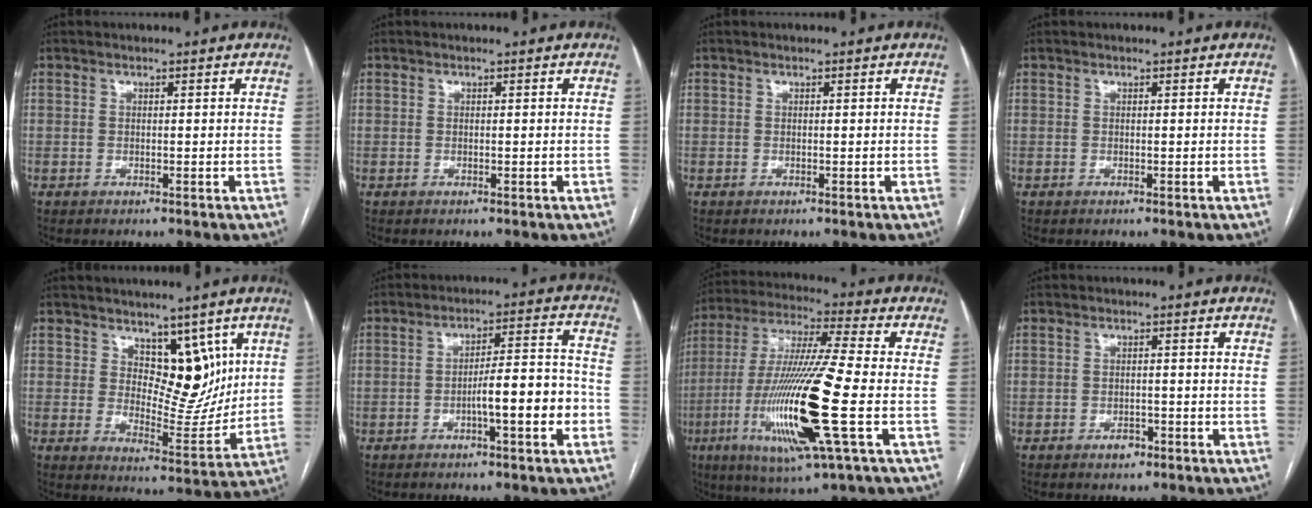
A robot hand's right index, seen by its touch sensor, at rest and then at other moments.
{"total": 0.0}
{"total": 0.0}
{"total": 0.0}
{"total": 8.7, "force": [4.3, 4.7, 5.9], "torque": [-0.073, -0.003, 0.076]}
{"total": 8.7, "force": [-3.1, 1.1, 8.0], "torque": [-0.124, 0.020, -0.045]}
{"total": 19.8, "force": [-5.1, 0.6, 19.1], "torque": [-0.406, -0.025, -0.099]}
{"total": 2.0, "force": [-1.2, 1.2, 0.9], "torque": [-0.008, 0.005, -0.016]}